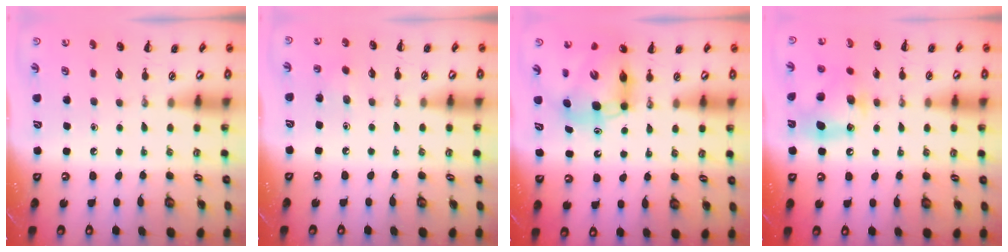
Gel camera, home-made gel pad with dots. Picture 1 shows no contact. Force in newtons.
{"total": 2.5, "press": 2.4, "slide": 0.8}
{"total": 8.6, "press": 8.2, "slide": 2.4}
{"total": 12.4, "press": 12.3, "slide": 1.7}